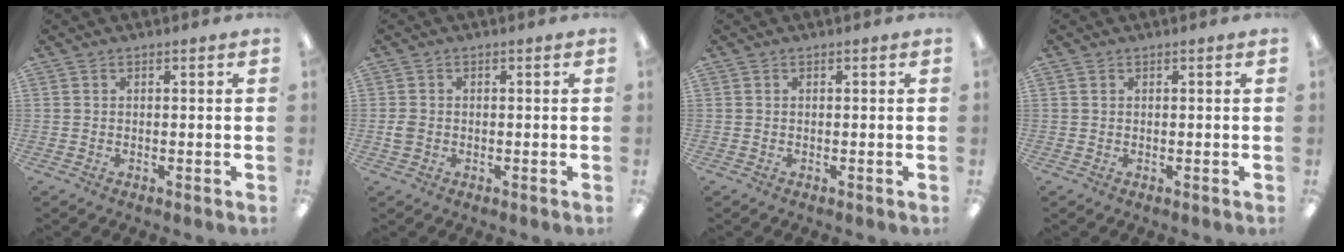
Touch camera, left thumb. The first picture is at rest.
{"total": 2.2, "force": [-0.3, 1.9, 1.1], "torque": [-0.019, 0.005, -0.006]}
{"total": 0.0}
{"total": 0.8, "force": [0.4, 0.6, 0.4], "torque": [-0.009, 0.003, 0.007]}